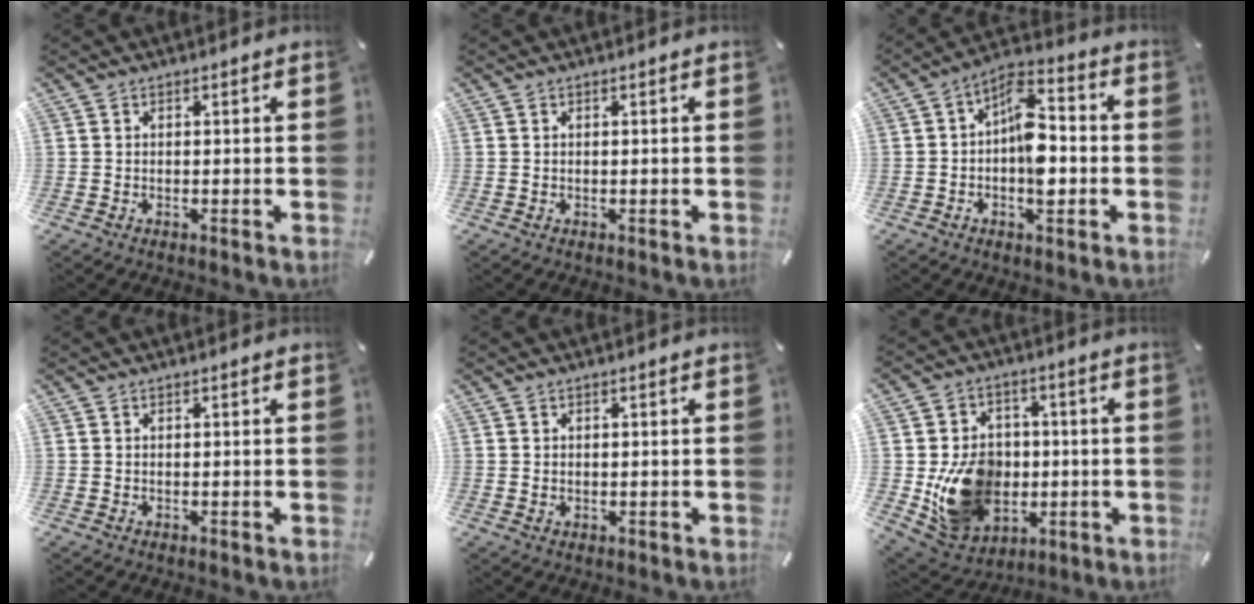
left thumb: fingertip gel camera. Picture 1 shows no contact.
{"total": 0.0}
{"total": 10.7, "force": [-2.4, 5.9, 8.6], "torque": [-0.148, -0.006, -0.044]}
{"total": 0.0}
{"total": 0.8, "force": [0.2, 0.7, 0.2], "torque": [-0.004, 0.004, 0.004]}
{"total": 15.6, "force": [-2.1, 13.0, 8.3], "torque": [-0.163, 0.005, -0.024]}